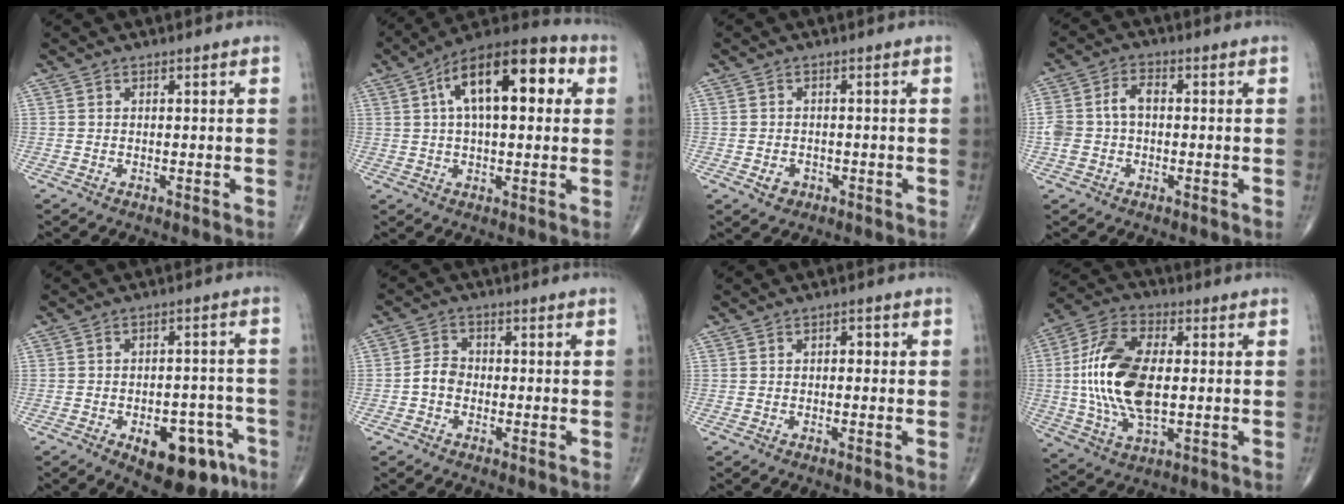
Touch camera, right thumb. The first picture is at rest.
{"total": 18.3, "force": [4.9, 8.3, 15.6], "torque": [-0.223, 0.026, 0.066]}
{"total": 2.5, "force": [-1.1, 2.1, 1.0], "torque": [-0.009, 0.005, -0.012]}
{"total": 6.4, "force": [-0.1, 4.3, 4.8], "torque": [-0.104, 0.026, -0.004]}
{"total": 13.7, "force": [-6.8, 7.2, 9.5], "torque": [-0.096, 0.041, -0.083]}
{"total": 3.6, "force": [-1.1, 2.8, 2.0], "torque": [-0.028, 0.014, -0.029]}
{"total": 1.5, "force": [0.1, 0.9, 1.2], "torque": [-0.007, 0.004, -0.004]}
{"total": 17.8, "force": [0.4, 9.2, 15.3], "torque": [-0.313, 0.005, 0.006]}